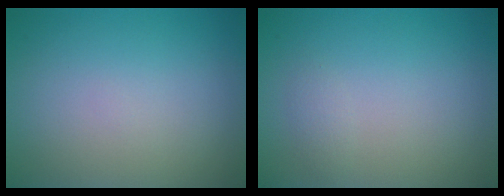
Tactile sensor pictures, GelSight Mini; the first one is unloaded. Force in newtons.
{"total": 0.7, "press": 0.7, "slide": 0.1}